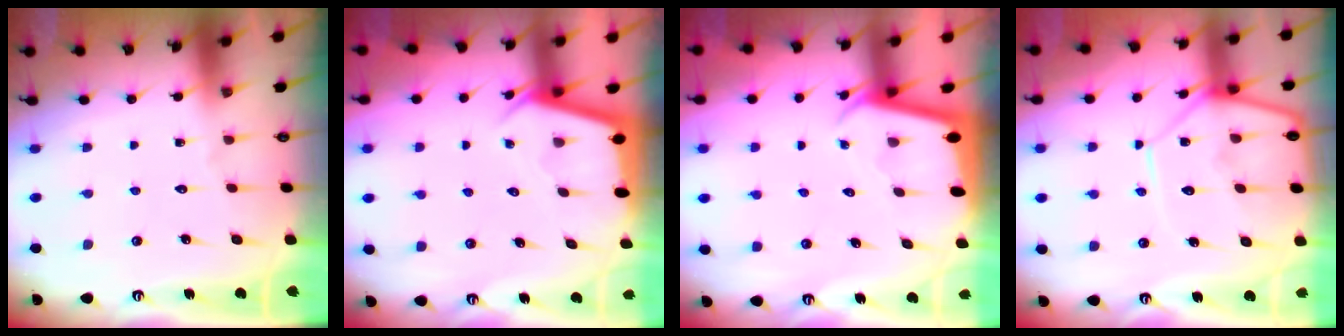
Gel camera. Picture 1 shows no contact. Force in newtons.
{"total": 2.9, "press": 2.9, "slide": 0.3}
{"total": 2.1, "press": 2.1, "slide": 0.1}
{"total": 10.8, "press": 10.7, "slide": 0.9}